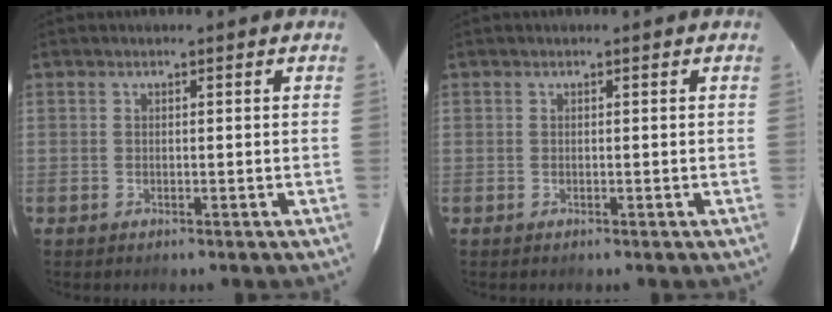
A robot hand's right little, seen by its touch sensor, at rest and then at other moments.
{"total": 0.0}